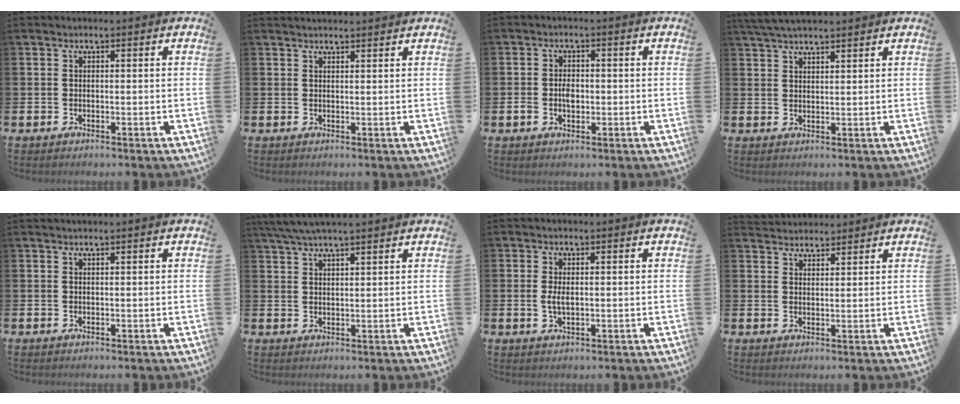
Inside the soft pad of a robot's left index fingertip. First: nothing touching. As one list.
[{"total": 1.5, "force": [1.5, 0.0, 0.2], "torque": [0.008, -0.010, 0.025]}, {"total": 2.7, "force": [-0.3, 1.9, 1.9], "torque": [-0.015, -0.003, -0.012]}, {"total": 4.0, "force": [3.8, 0.6, 1.3], "torque": [-0.029, -0.011, 0.069]}, {"total": 0.5, "force": [0.5, -0.1, 0.2], "torque": [0.001, -0.002, 0.009]}, {"total": 4.6, "force": [4.1, 0.4, 2.2], "torque": [-0.046, -0.009, 0.074]}, {"total": 2.1, "force": [0.2, 0.9, 1.9], "torque": [-0.033, 0.000, 0.001]}, {"total": 3.1, "force": [3.0, 0.7, -0.2], "torque": [0.001, -0.013, 0.055]}]